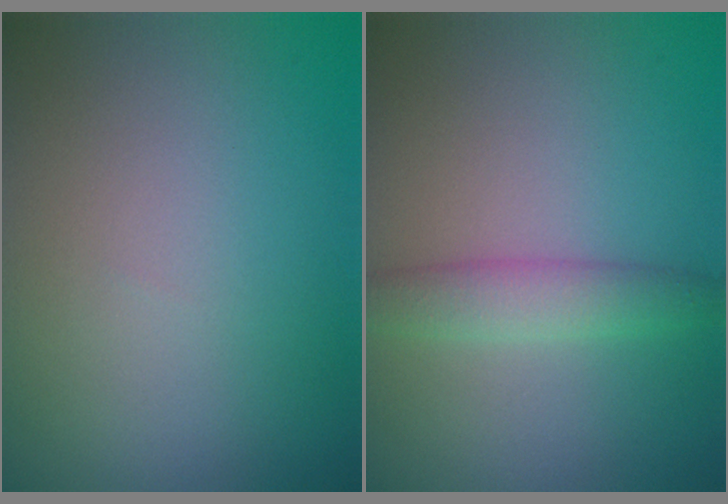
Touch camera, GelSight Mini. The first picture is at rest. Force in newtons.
{"total": 2.8, "press": 2.8, "slide": 0.1}